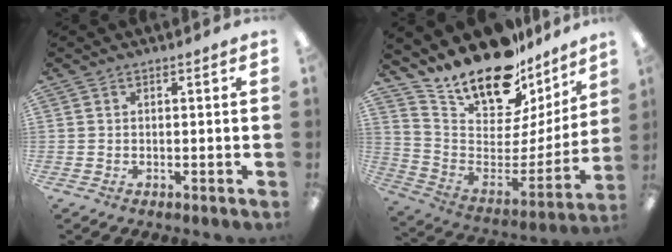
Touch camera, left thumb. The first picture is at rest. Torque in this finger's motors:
{"motor_torque": [0.60, 0.49, 1.09, -1.68, 0.27]}